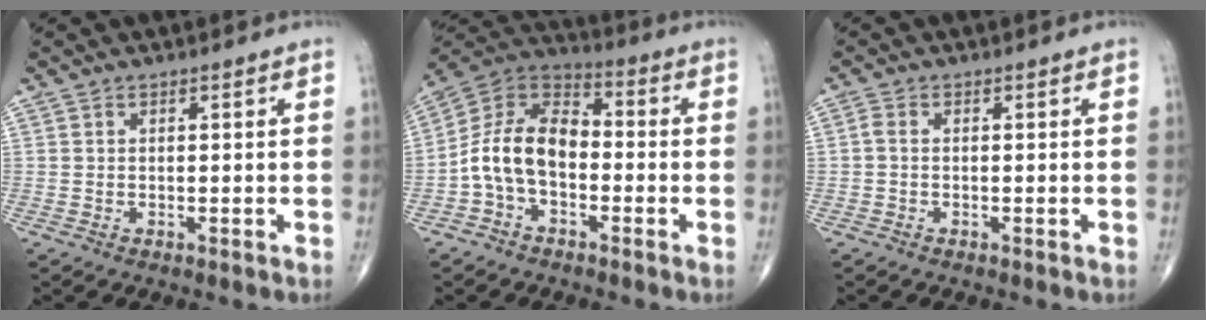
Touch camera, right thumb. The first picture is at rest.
{"total": 12.3, "force": [-2.6, 7.9, 9.0], "torque": [-0.154, 0.044, -0.061]}
{"total": 1.3, "force": [-0.2, 0.8, 1.1], "torque": [-0.021, 0.001, -0.009]}